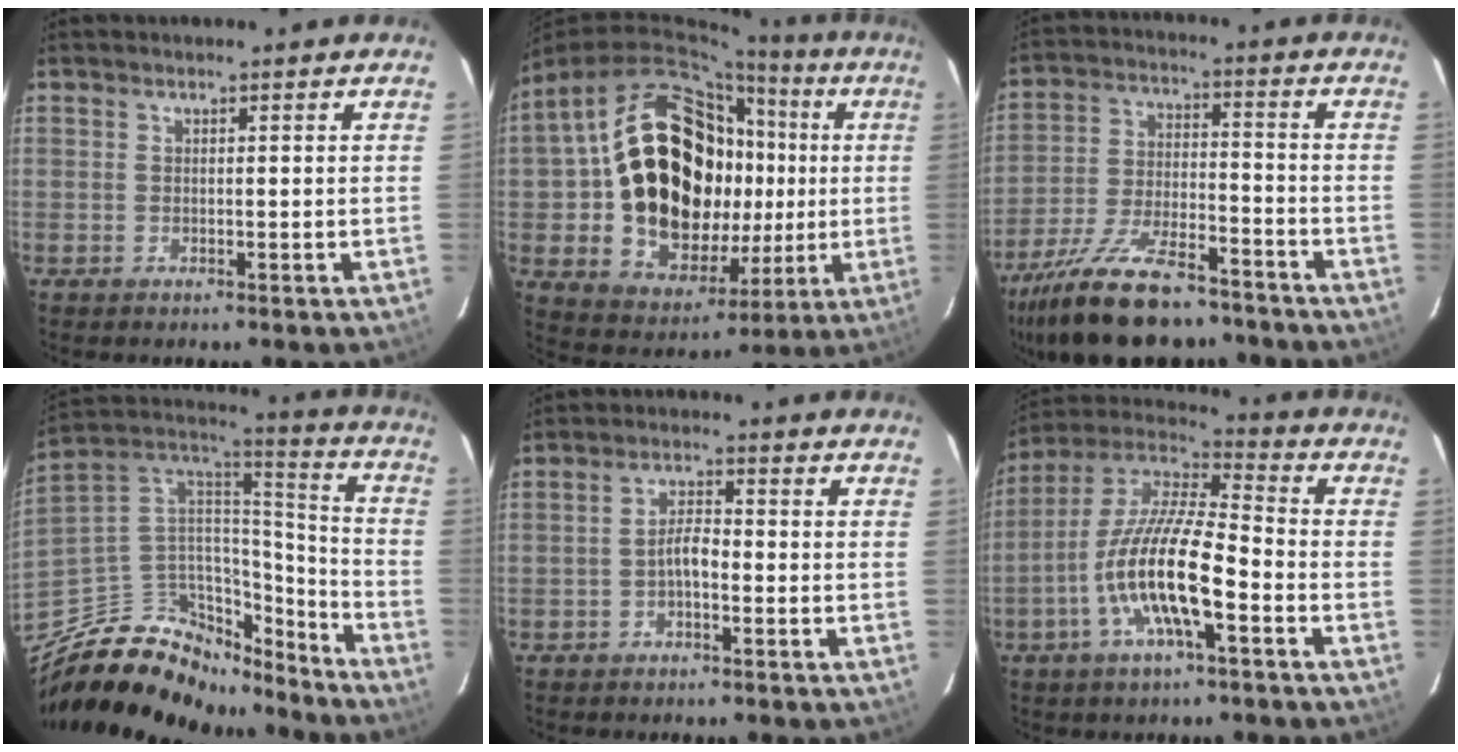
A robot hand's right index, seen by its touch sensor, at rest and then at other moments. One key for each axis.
{"total": 25.8, "fx": 2.2, "fy": 18.4, "fz": 17.9, "tx": -0.340, "ty": 0.036, "tz": 0.065}
{"total": 21.2, "fx": -16.9, "fy": 7.1, "fz": 10.7, "tx": -0.219, "ty": -0.028, "tz": -0.273}
{"total": 24.5, "fx": -18.1, "fy": 12.6, "fz": 10.8, "tx": -0.226, "ty": 0.046, "tz": -0.275}
{"total": 3.1, "fx": -1.5, "fy": 1.1, "fz": 2.5, "tx": -0.050, "ty": 0.011, "tz": -0.029}
{"total": 15.8, "fx": -5.8, "fy": 3.6, "fz": 14.2, "tx": -0.275, "ty": -0.006, "tz": -0.116}